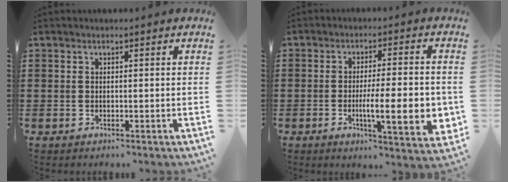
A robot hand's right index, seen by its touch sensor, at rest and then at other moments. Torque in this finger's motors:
{"motor_torque": [1.75, -0.39, 0.40, 0.20]}